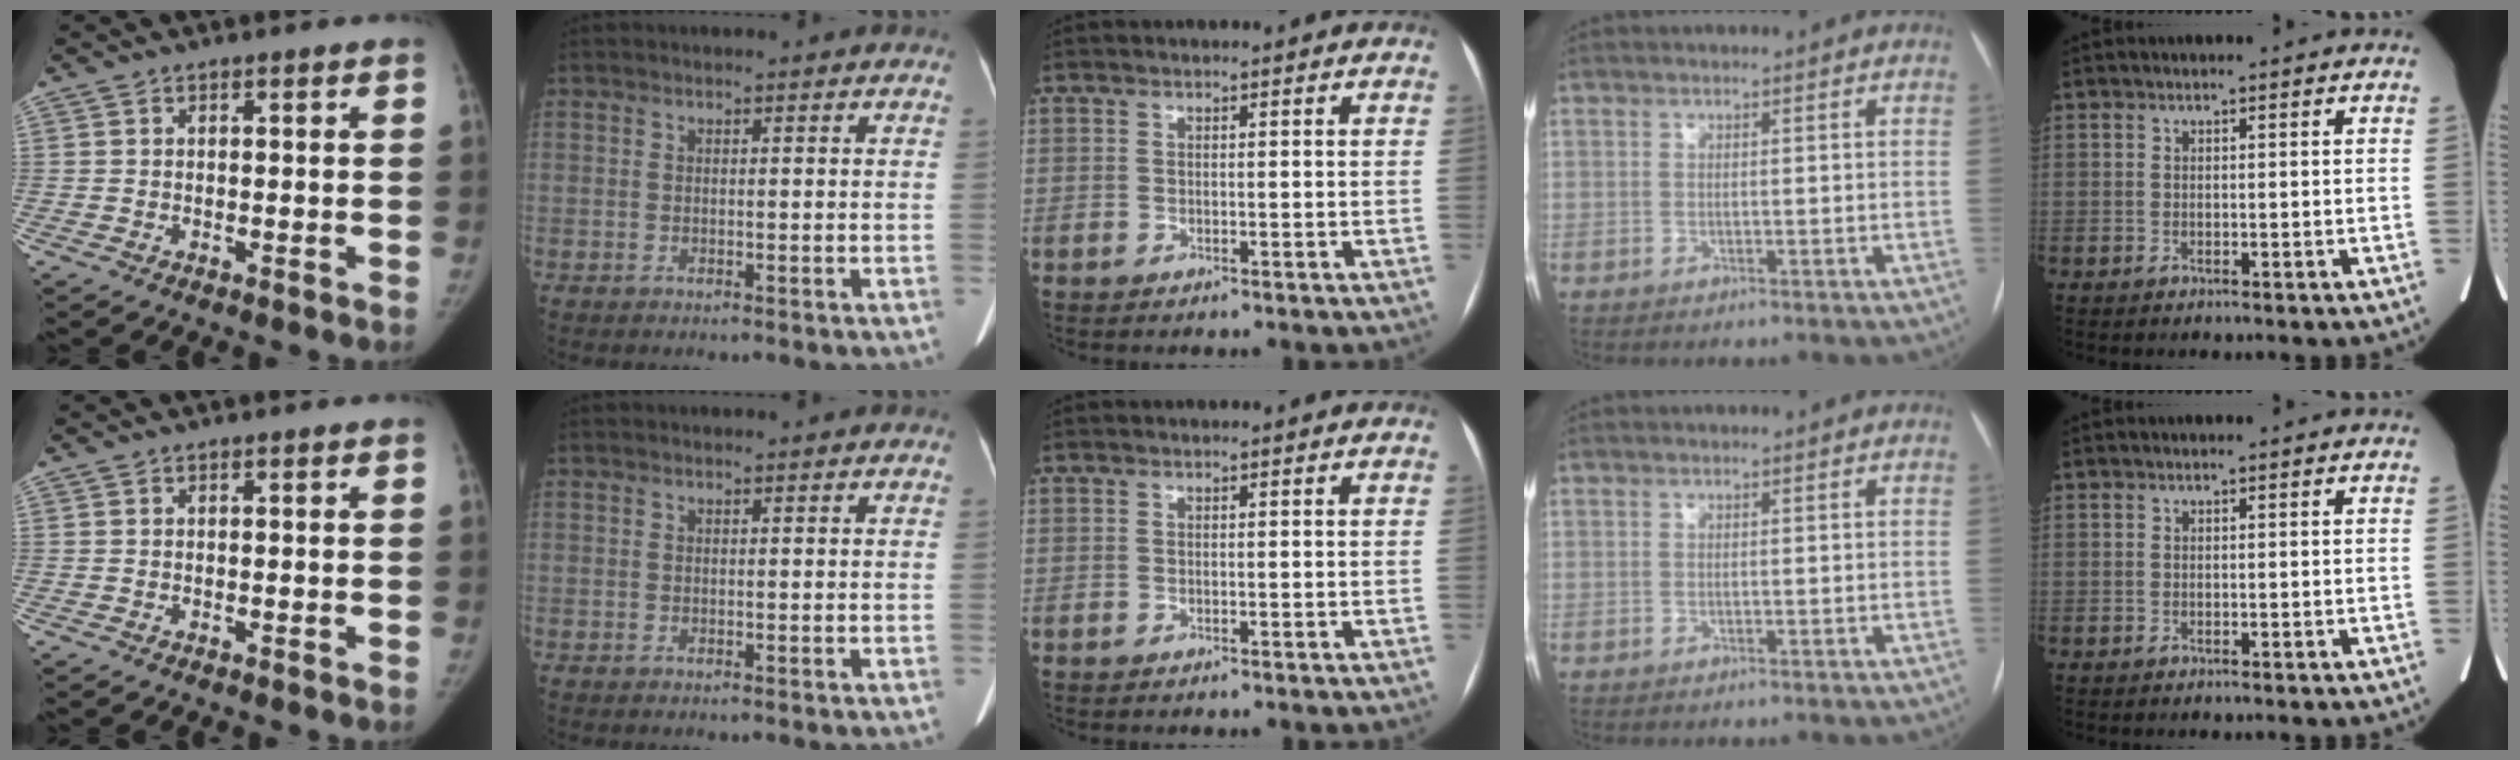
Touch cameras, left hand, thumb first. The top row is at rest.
{}